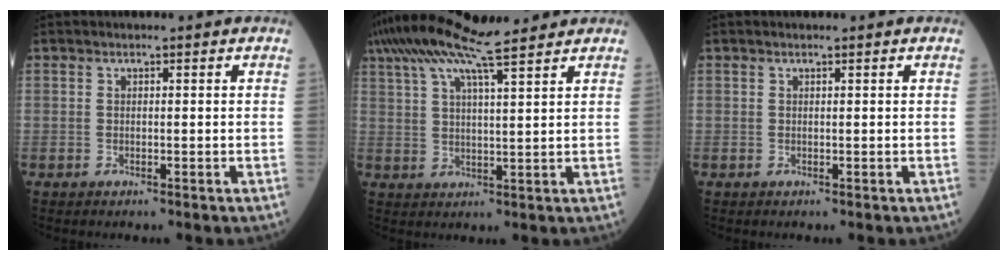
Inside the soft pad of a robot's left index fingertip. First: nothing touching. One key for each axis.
{"total": 14.6, "fx": 11.9, "fy": 0.8, "fz": 8.4, "tx": -0.167, "ty": 0.042, "tz": 0.199}
{"total": 0.0}